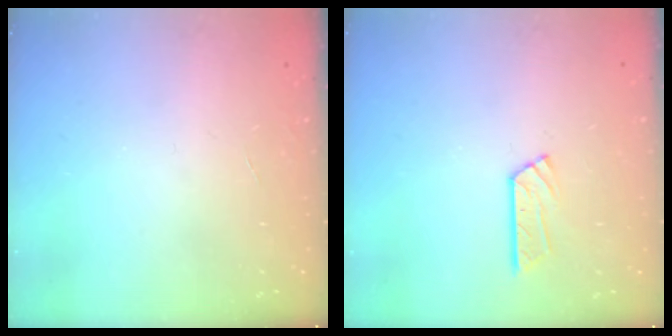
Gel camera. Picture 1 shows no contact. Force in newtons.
{"total": 5.4, "press": 5.4, "slide": 0.2}